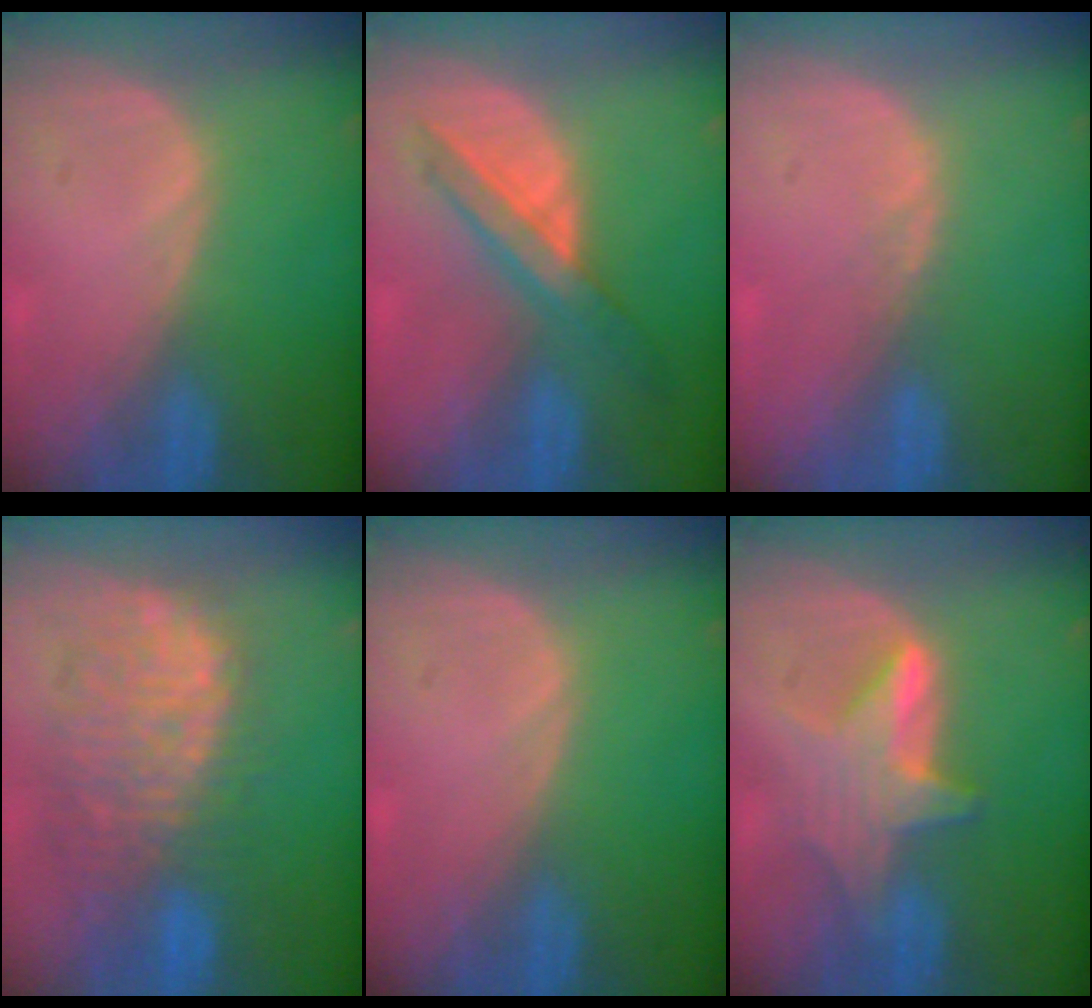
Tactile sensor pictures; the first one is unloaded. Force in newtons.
{"total": 6.0, "press": 5.8, "slide": 1.3}
{"total": 0.8, "press": 0.8, "slide": 0.3}
{"total": 11.0, "press": 10.2, "slide": 4.1}
{"total": 0.0}
{"total": 6.5, "press": 6.4, "slide": 0.8}